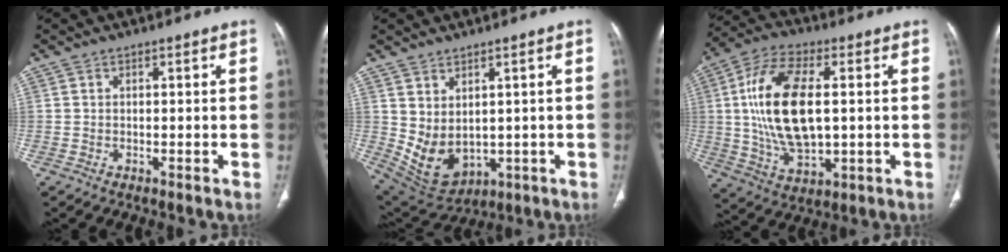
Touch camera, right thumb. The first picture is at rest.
{"total": 9.2, "force": [0.8, 6.1, 6.9], "torque": [-0.111, -0.011, 0.050]}
{"total": 18.7, "force": [1.6, 9.3, 16.1], "torque": [-0.311, 0.000, 0.035]}